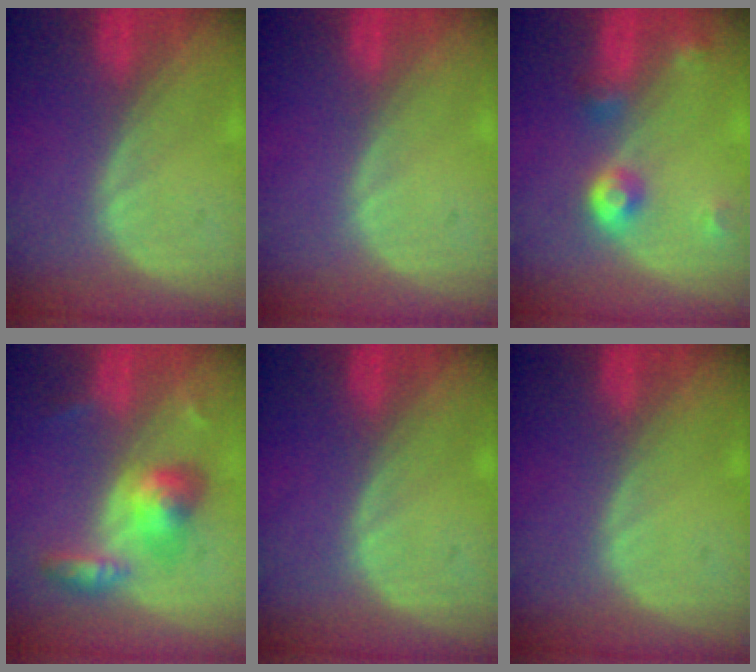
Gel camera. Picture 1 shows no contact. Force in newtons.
{"total": 0.0}
{"total": 4.9, "press": 4.4, "slide": 2.1}
{"total": 5.8, "press": 5.8, "slide": 0.2}
{"total": 0.0}
{"total": 0.0}